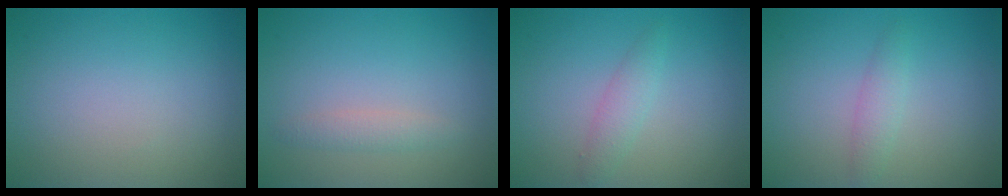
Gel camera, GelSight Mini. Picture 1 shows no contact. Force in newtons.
{"total": 1.3, "press": 1.3, "slide": 0.0}
{"total": 1.7, "press": 1.7, "slide": 0.1}
{"total": 1.5, "press": 1.5, "slide": 0.0}